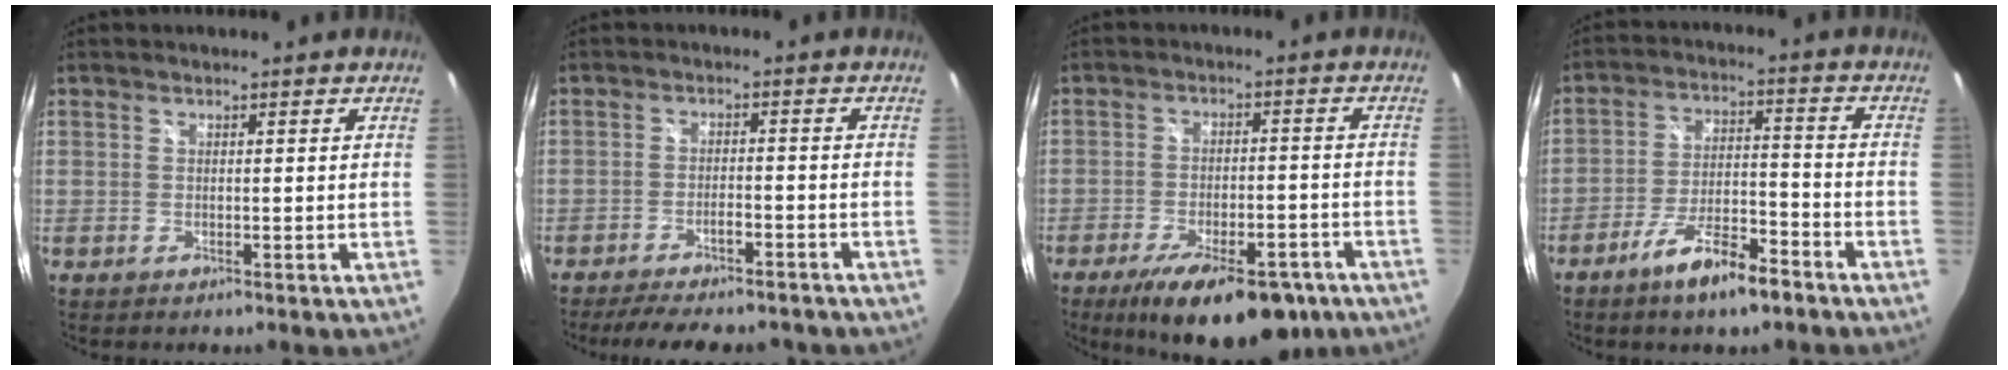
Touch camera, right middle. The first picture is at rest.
{"total": 12.1, "force": [-10.4, 2.9, 5.5], "torque": [-0.118, -0.011, -0.144]}
{"total": 17.9, "force": [-12.0, 6.8, 11.4], "torque": [-0.200, -0.026, -0.164]}
{"total": 8.0, "force": [-5.1, 2.8, 5.5], "torque": [-0.112, 0.003, -0.079]}